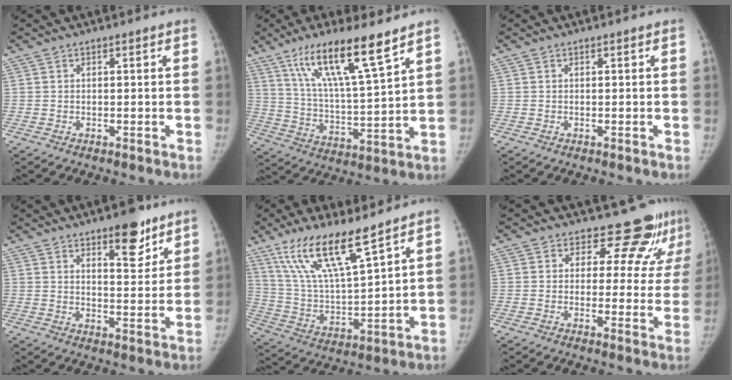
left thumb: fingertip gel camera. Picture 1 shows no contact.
{"total": 16.2, "force": [10.3, 2.0, 12.3], "torque": [-0.214, -0.050, 0.193]}
{"total": 0.0}
{"total": 8.9, "force": [5.8, 3.4, 5.8], "torque": [-0.056, -0.037, 0.085]}
{"total": 16.1, "force": [10.9, 3.0, 11.4], "torque": [-0.206, -0.055, 0.223]}
{"total": 9.6, "force": [8.2, 4.4, 2.3], "torque": [0.017, -0.055, 0.085]}